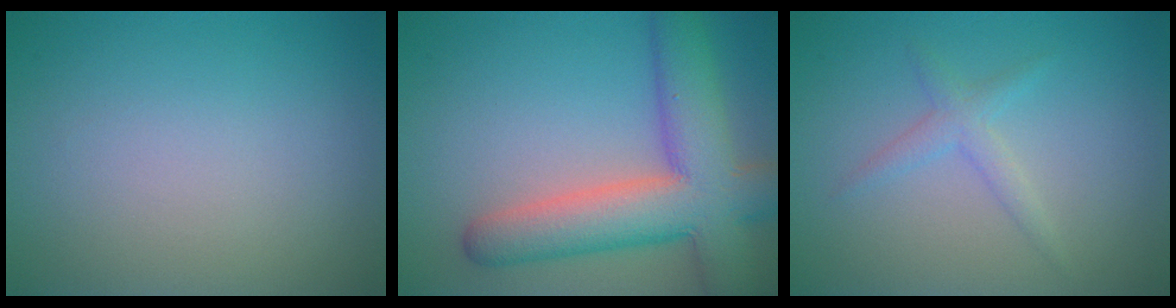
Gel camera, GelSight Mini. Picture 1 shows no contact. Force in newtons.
{"total": 9.3, "press": 9.2, "slide": 0.4}
{"total": 1.7, "press": 1.7, "slide": 0.1}